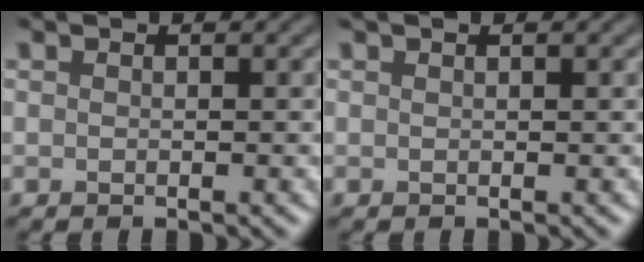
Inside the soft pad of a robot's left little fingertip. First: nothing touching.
{"total": 0.7, "force": [0.5, 0.1, 0.4], "torque": [-0.010, 0.002, 0.008]}